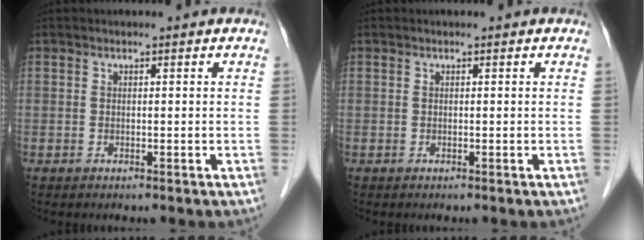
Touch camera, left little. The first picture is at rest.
{"total": 0.0}